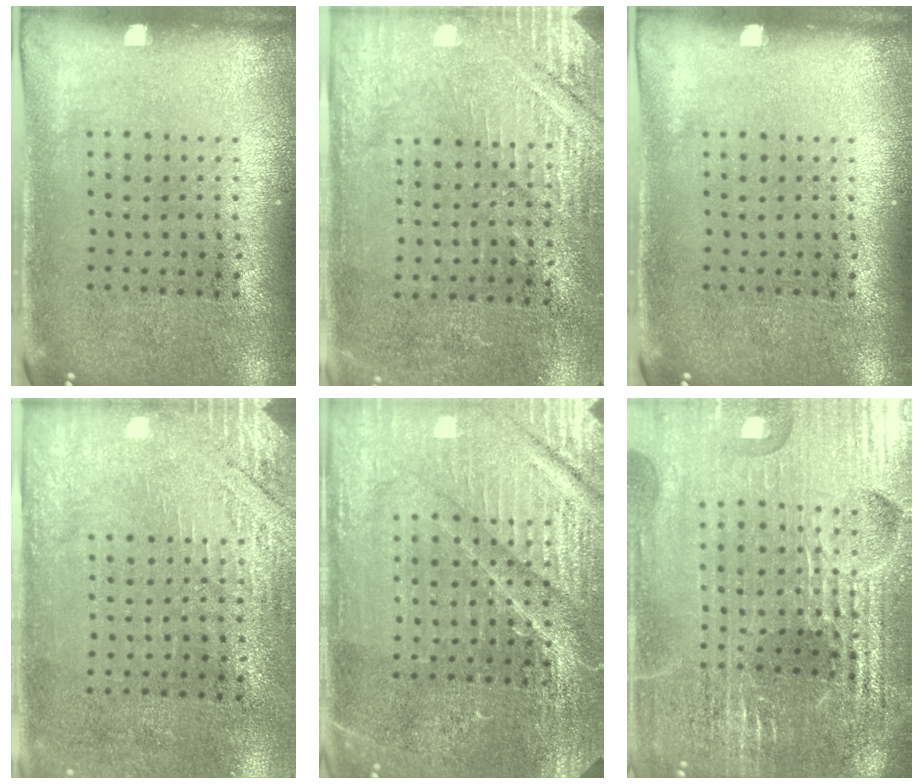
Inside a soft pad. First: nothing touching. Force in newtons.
{"total": 2.9, "press": 2.8, "slide": 0.5}
{"total": 0.0}
{"total": 2.7, "press": 2.3, "slide": 1.4}
{"total": 4.9, "press": 4.6, "slide": 1.7}
{"total": 5.2, "press": 4.8, "slide": 2.0}